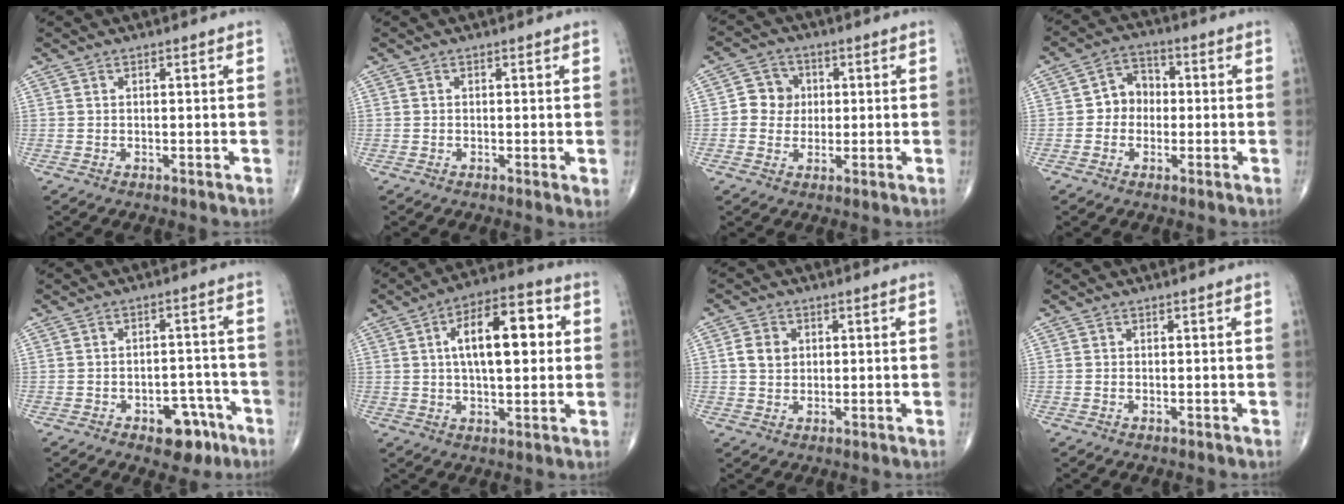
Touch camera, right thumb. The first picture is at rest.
{"total": 1.2, "force": [-0.1, 0.3, 1.2], "torque": [-0.018, -0.005, -0.005]}
{"total": 5.6, "force": [0.4, 5.3, 1.9], "torque": [0.002, 0.008, 0.000]}
{"total": 6.1, "force": [-0.4, 5.2, 3.2], "torque": [-0.024, 0.024, -0.022]}
{"total": 7.7, "force": [-4.2, 4.6, 4.6], "torque": [-0.030, 0.037, -0.052]}
{"total": 15.2, "force": [2.8, 6.8, 13.3], "torque": [-0.190, 0.017, 0.040]}
{"total": 4.2, "force": [0.8, 3.5, 2.3], "torque": [-0.029, 0.000, 0.013]}
{"total": 0.0}